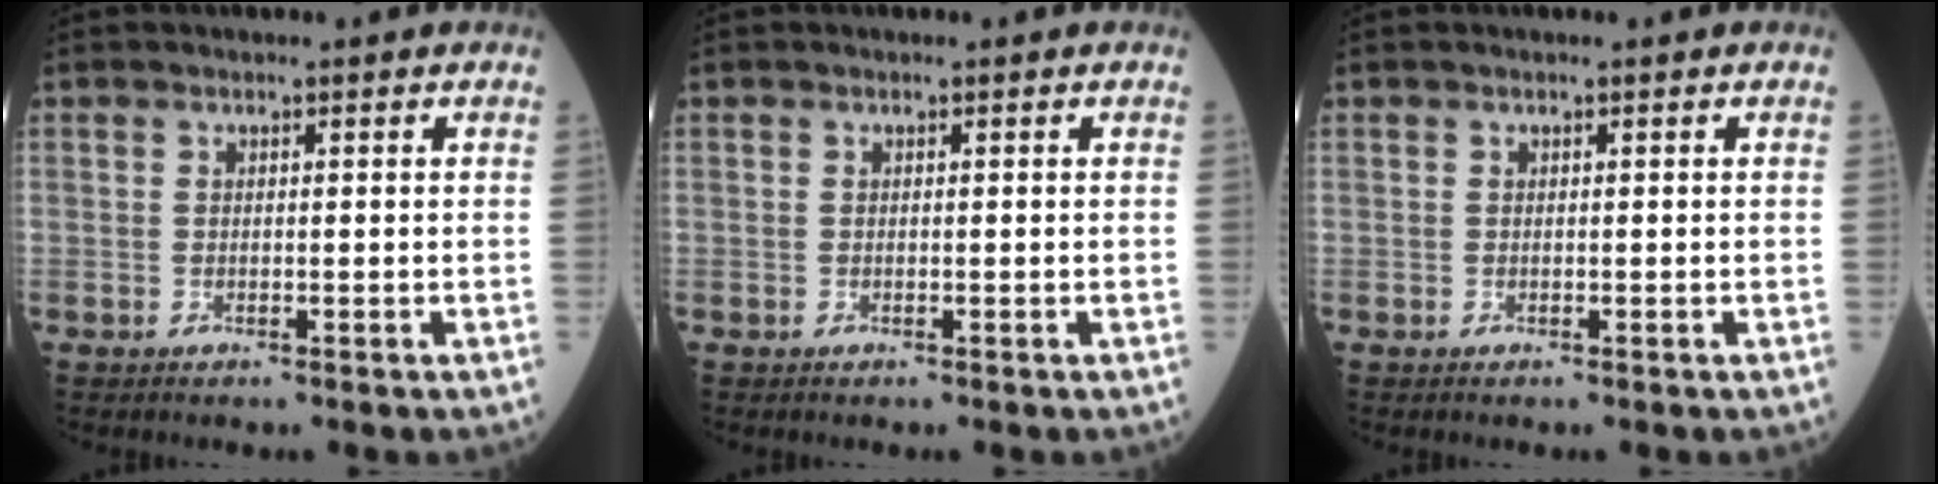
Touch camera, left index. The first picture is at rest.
{"total": 0.0}
{"total": 0.0}